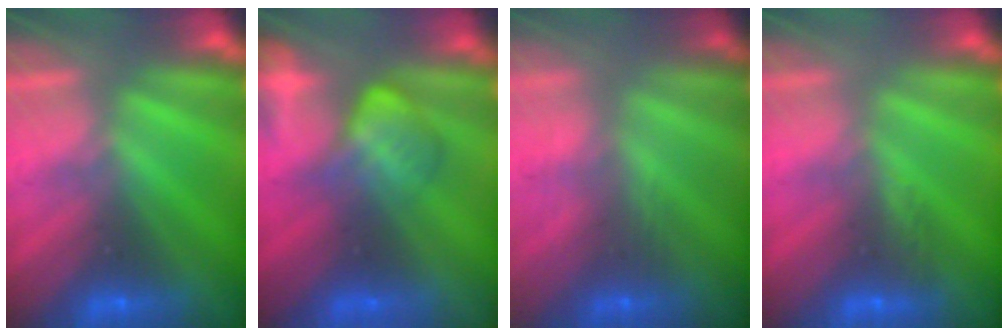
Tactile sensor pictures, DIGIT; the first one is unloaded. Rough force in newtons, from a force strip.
{"total": 4.9}
{"total": 2.9}
{"total": 2.8}